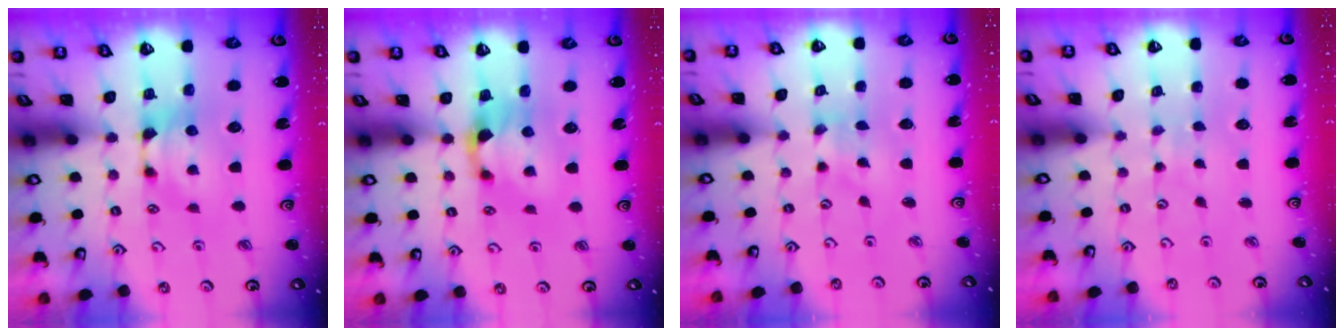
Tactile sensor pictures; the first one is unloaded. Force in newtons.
{"total": 1.2, "press": 0.1, "slide": 1.2}
{"total": 4.1, "press": 4.1, "slide": 0.6}
{"total": 5.3, "press": 5.2, "slide": 0.2}